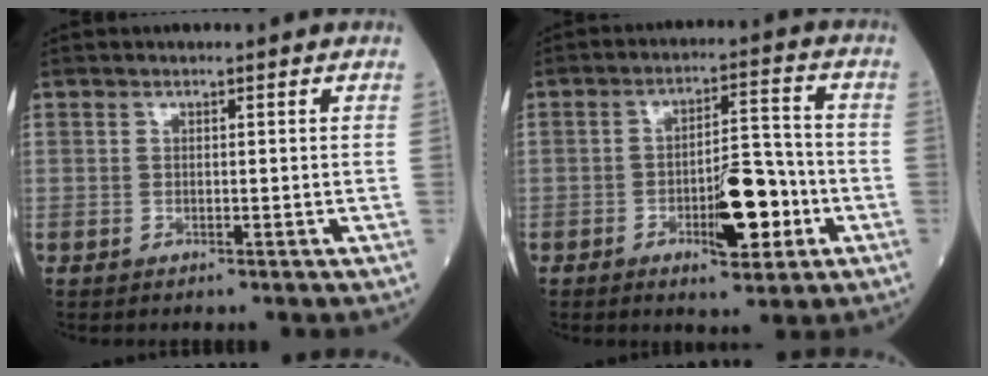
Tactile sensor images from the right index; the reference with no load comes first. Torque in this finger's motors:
{"motor_torque": [0.15, -0.03, 0.15, 0.06]}